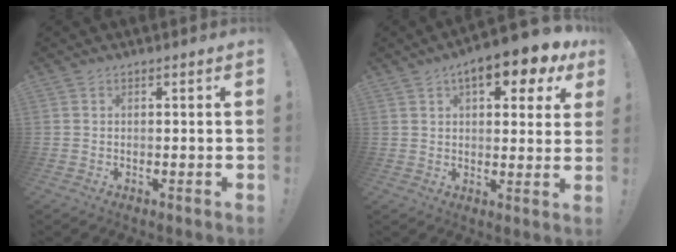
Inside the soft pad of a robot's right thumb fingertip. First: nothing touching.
{"total": 11.3, "force": [5.9, 4.3, 8.6], "torque": [-0.109, -0.028, 0.093]}